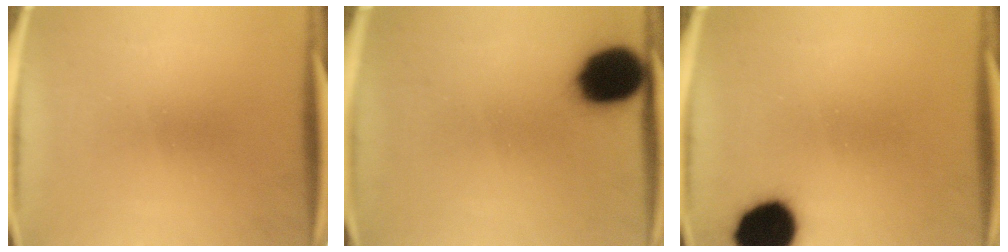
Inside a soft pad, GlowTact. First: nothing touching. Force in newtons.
{"total": 9.5}
{"total": 14.8}